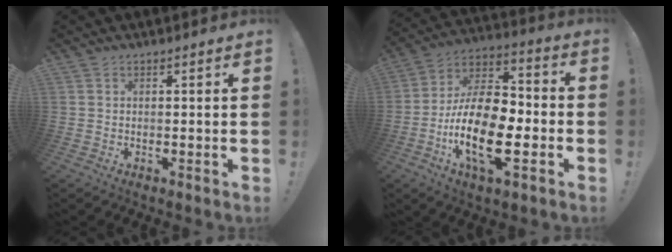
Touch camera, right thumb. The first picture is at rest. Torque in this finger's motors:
{"motor_torque": [0.54, 0.64, 1.50, -1.28, 0.43]}